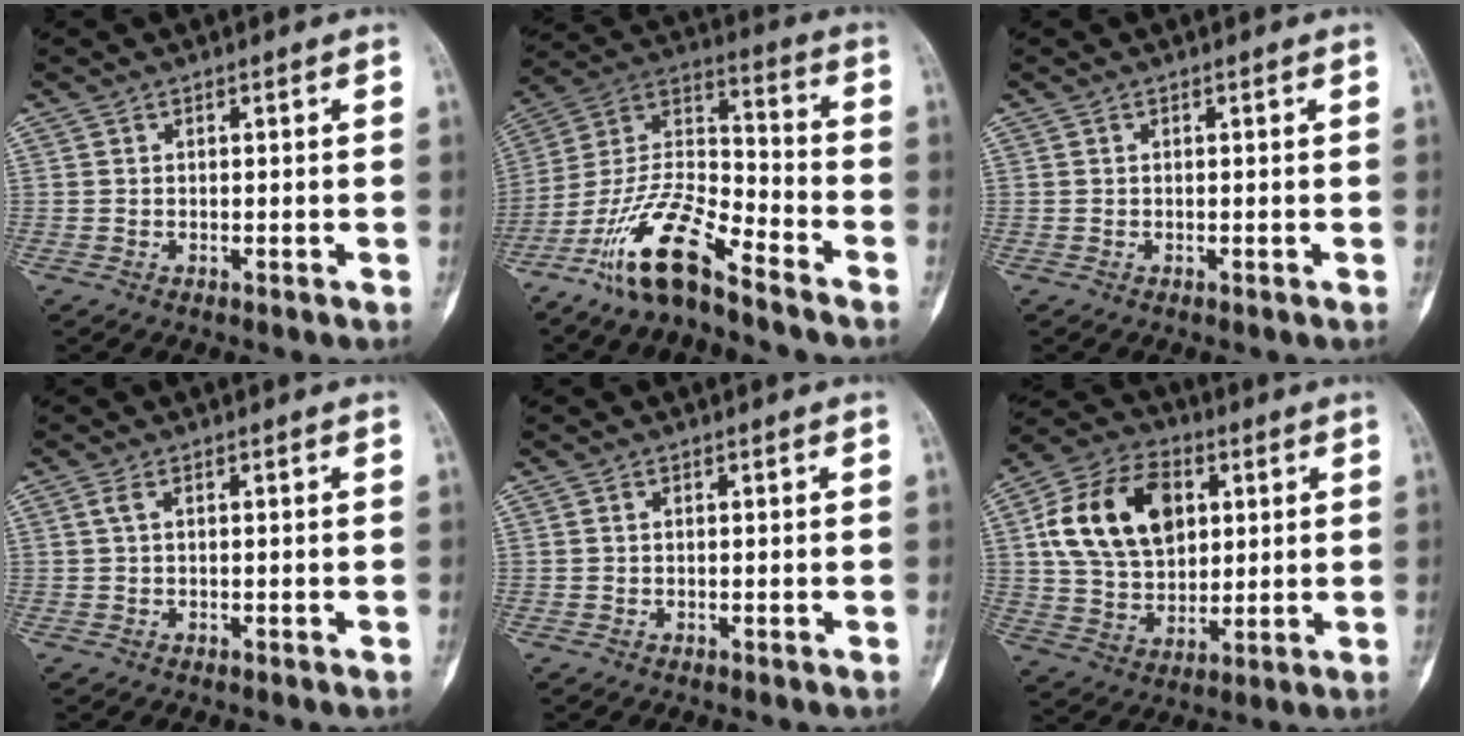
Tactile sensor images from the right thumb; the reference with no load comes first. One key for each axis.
{"total": 15.5, "fx": -11.1, "fy": 3.8, "fz": 10.1, "tx": -0.194, "ty": 0.076, "tz": -0.213}
{"total": 0.0}
{"total": 1.2, "fx": 0.3, "fy": 0.4, "fz": 1.1, "tx": -0.032, "ty": 0.008, "tz": 0.008}
{"total": 0.0}
{"total": 18.0, "fx": 4.7, "fy": 12.4, "fz": 12.2, "tx": -0.197, "ty": 0.002, "tz": 0.084}